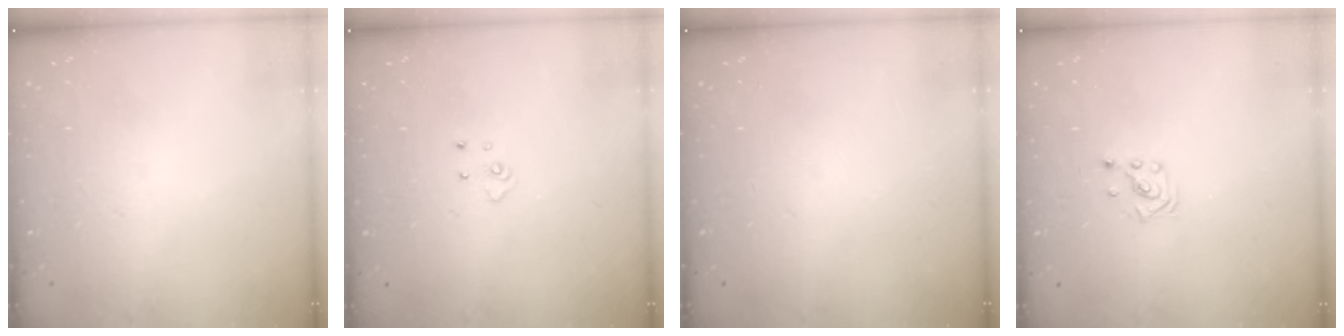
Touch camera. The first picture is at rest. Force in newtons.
{"total": 3.7, "press": 3.7, "slide": 0.3}
{"total": 0.0}
{"total": 1.4, "press": 1.4, "slide": 0.1}